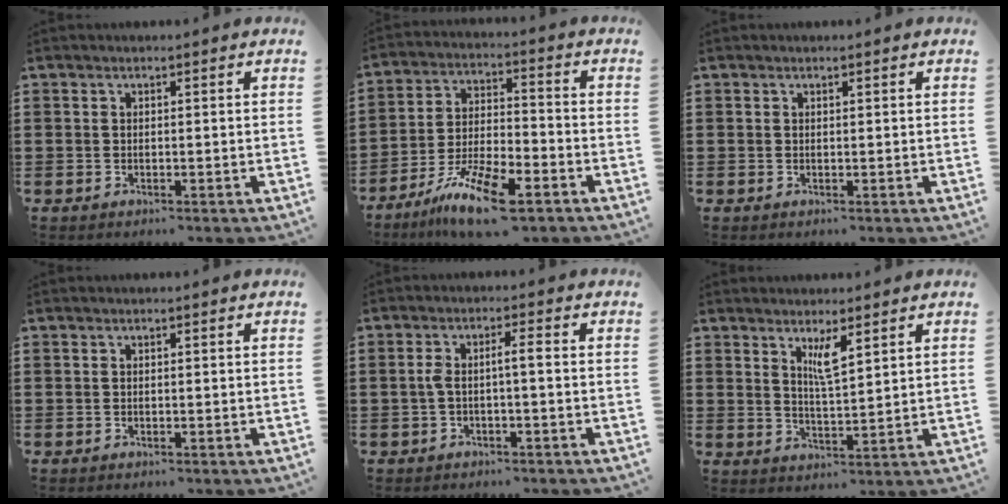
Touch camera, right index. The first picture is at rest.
{"total": 11.1, "force": [-7.6, 2.6, 7.7], "torque": [-0.163, 0.006, -0.146]}
{"total": 0.0}
{"total": 0.0}
{"total": 2.8, "force": [-0.5, 0.2, 2.8], "torque": [-0.060, 0.000, -0.016]}
{"total": 4.1, "force": [2.4, 0.8, 3.2], "torque": [-0.062, 0.000, 0.040]}